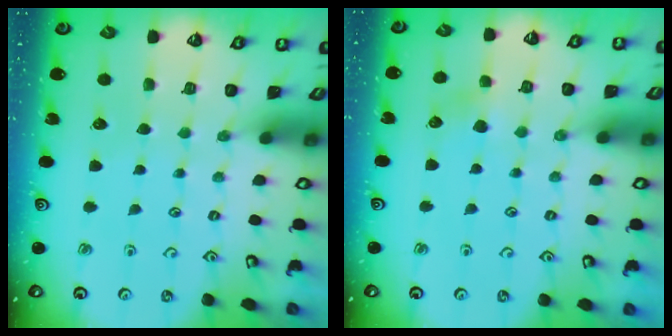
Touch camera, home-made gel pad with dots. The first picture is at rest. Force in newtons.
{"total": 3.3, "press": 3.3, "slide": 0.4}